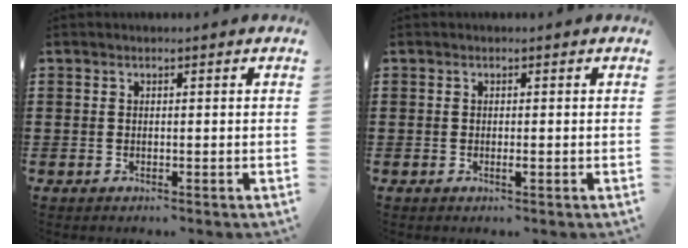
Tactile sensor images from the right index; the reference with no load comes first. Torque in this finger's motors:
{"motor_torque": [0.49, 0.47, 0.02, 0.01]}